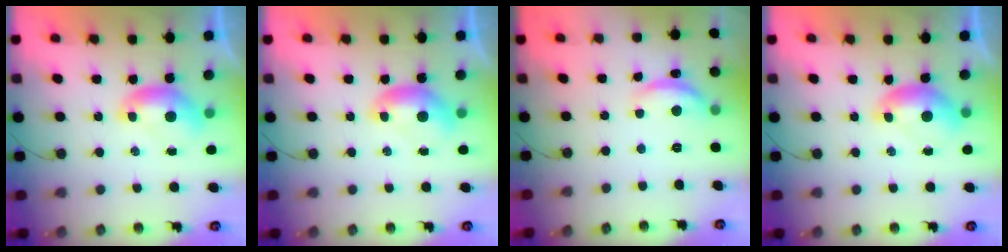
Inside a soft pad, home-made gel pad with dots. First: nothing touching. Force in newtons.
{"total": 0.0}
{"total": 6.1, "press": 6.1, "slide": 0.7}
{"total": 0.6, "press": 0.3, "slide": 0.6}